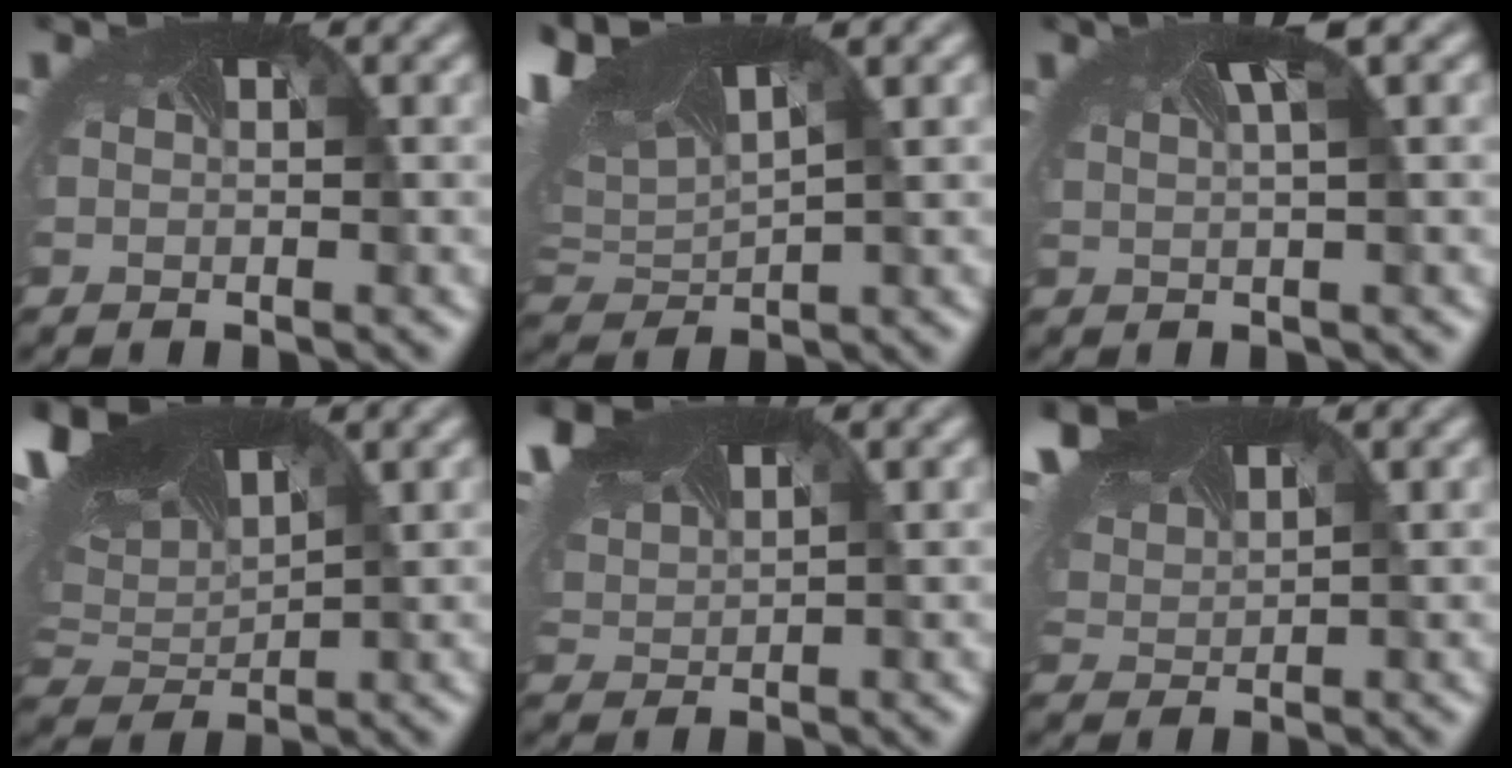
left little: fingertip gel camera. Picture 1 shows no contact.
{"total": 11.1, "force": [4.5, 5.1, 8.7], "torque": [-0.186, 0.022, 0.081]}
{"total": 2.5, "force": [1.3, 0.2, 2.1], "torque": [-0.044, 0.003, 0.021]}
{"total": 10.3, "force": [5.5, 5.0, 7.2], "torque": [-0.154, 0.024, 0.092]}
{"total": 5.4, "force": [3.7, 2.7, 2.8], "torque": [-0.087, 0.013, 0.072]}
{"total": 6.9, "force": [5.0, 3.1, 3.6], "torque": [-0.101, 0.022, 0.089]}